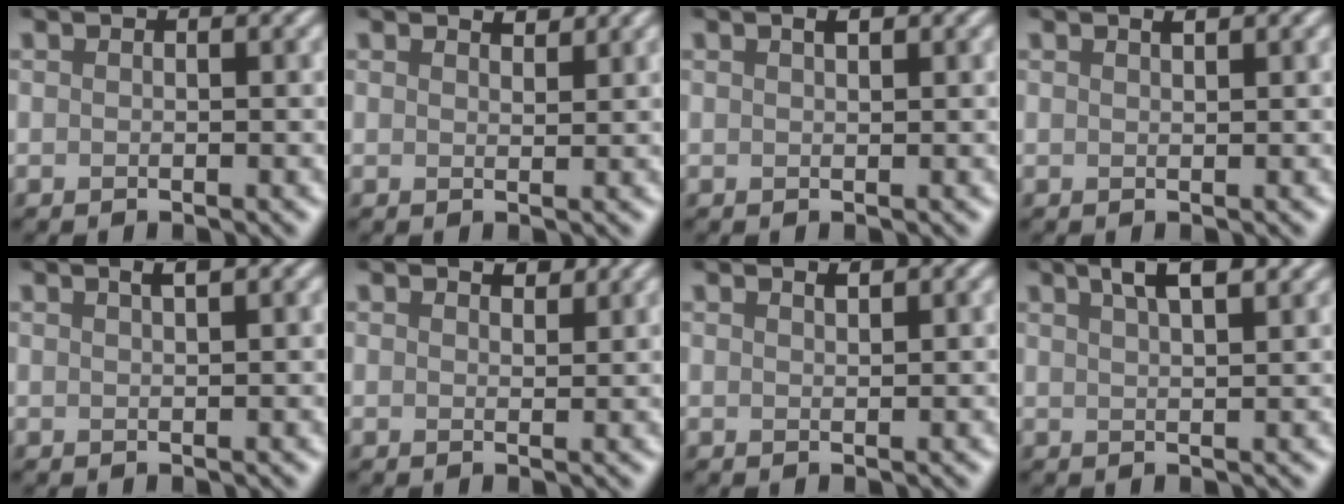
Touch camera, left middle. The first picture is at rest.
{"total": 1.3, "force": [1.2, 0.3, 0.3], "torque": [-0.012, 0.000, 0.020]}
{"total": 0.8, "force": [0.5, 0.2, 0.6], "torque": [-0.015, 0.000, 0.010]}
{"total": 0.6, "force": [0.4, 0.0, 0.4], "torque": [-0.008, -0.002, 0.008]}
{"total": 1.1, "force": [0.7, 0.1, 0.9], "torque": [-0.014, 0.002, 0.011]}
{"total": 1.4, "force": [1.2, 0.5, 0.5], "torque": [-0.012, -0.001, 0.020]}
{"total": 0.6, "force": [0.6, 0.0, 0.3], "torque": [-0.006, -0.002, 0.011]}
{"total": 3.9, "force": [2.7, 0.9, 2.7], "torque": [-0.034, 0.012, 0.036]}